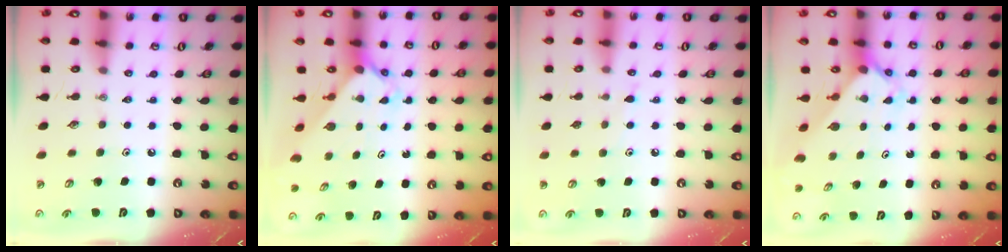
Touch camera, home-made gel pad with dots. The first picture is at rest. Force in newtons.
{"total": 2.4, "press": 2.4, "slide": 0.2}
{"total": 4.9, "press": 4.8, "slide": 0.5}
{"total": 2.4, "press": 2.3, "slide": 0.2}